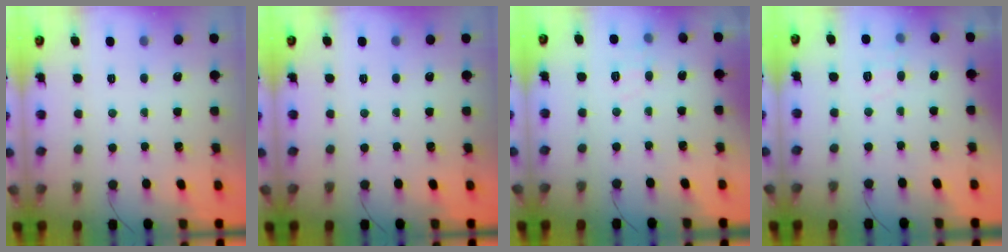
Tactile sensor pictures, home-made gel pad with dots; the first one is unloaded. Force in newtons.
{"total": 0.0}
{"total": 4.8, "press": 4.4, "slide": 1.7}
{"total": 4.8, "press": 4.4, "slide": 1.7}